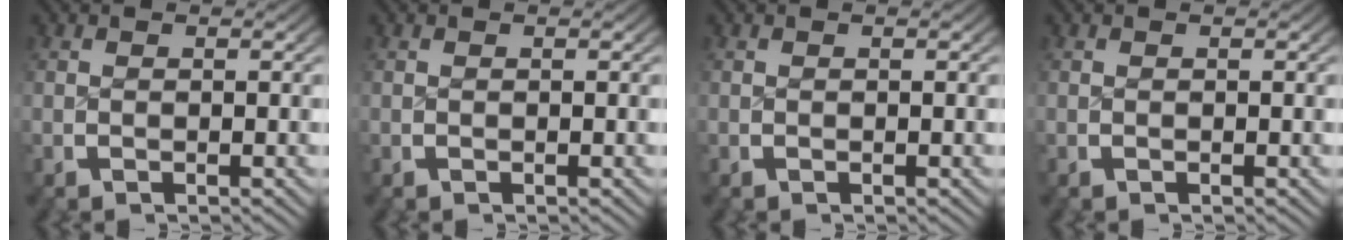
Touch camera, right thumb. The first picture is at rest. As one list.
[{"total": 0.0}, {"total": 0.0}, {"total": 0.0}]